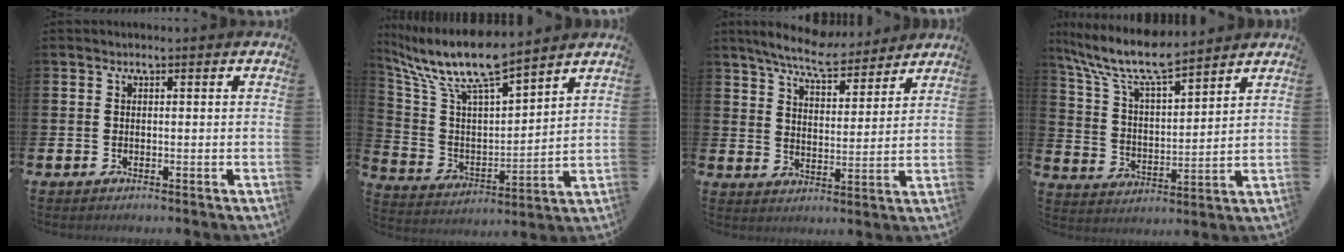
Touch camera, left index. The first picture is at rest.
{"total": 10.0, "force": [8.9, 1.2, 4.4], "torque": [-0.130, -0.056, 0.152]}
{"total": 7.7, "force": [7.1, 1.5, 2.6], "torque": [-0.065, -0.036, 0.126]}
{"total": 10.0, "force": [8.7, 1.8, 4.5], "torque": [-0.126, -0.042, 0.154]}